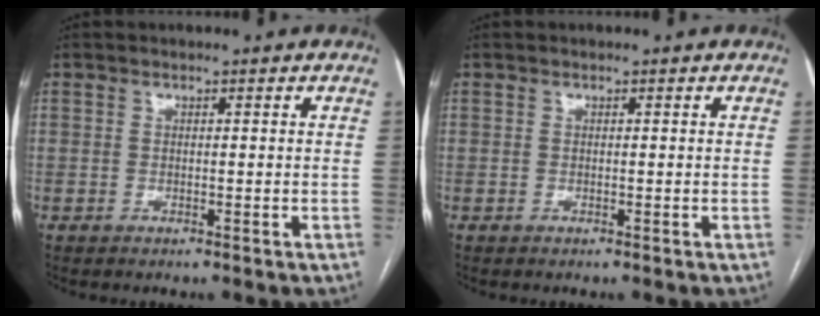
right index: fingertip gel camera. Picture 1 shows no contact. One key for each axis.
{"total": 0.0}